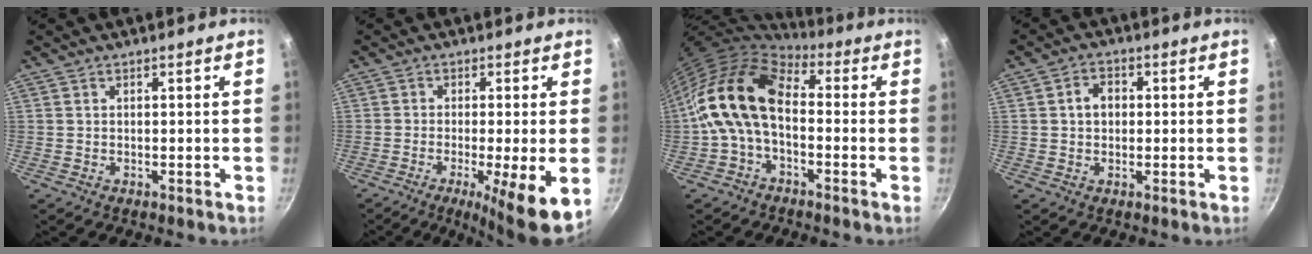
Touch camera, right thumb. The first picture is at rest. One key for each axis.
{"total": 10.8, "fx": -3.1, "fy": 1.5, "fz": 10.2, "tx": -0.161, "ty": -0.006, "tz": -0.045}
{"total": 13.3, "fx": -0.8, "fy": 8.3, "fz": 10.4, "tx": -0.171, "ty": 0.035, "tz": -0.033}
{"total": 4.1, "fx": 0.4, "fy": 3.2, "fz": 2.5, "tx": -0.023, "ty": 0.008, "tz": 0.001}